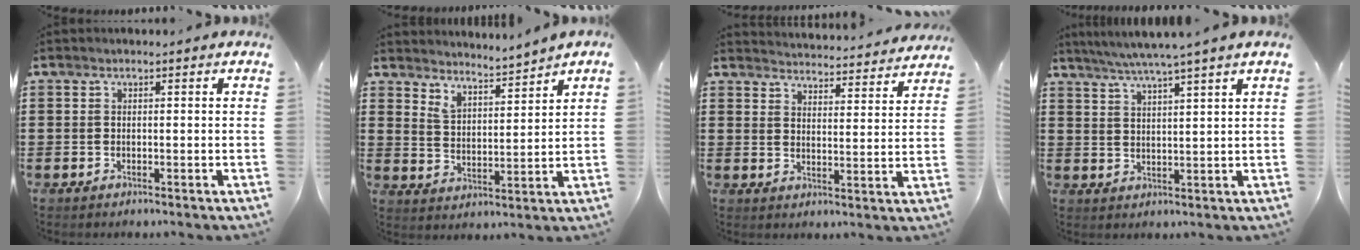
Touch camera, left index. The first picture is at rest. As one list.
[{"total": 3.8, "force": [3.8, -0.4, 0.0], "torque": [-0.017, -0.025, 0.065]}, {"total": 3.8, "force": [3.8, -0.4, -0.2], "torque": [-0.007, -0.036, 0.062]}, {"total": 4.3, "force": [3.7, -0.9, 2.1], "torque": [-0.050, -0.016, 0.063]}]